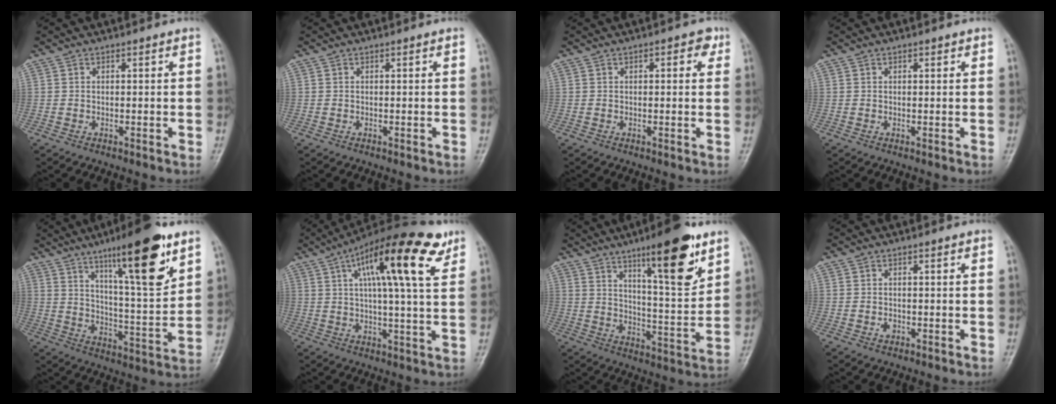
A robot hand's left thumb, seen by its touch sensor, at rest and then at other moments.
{"total": 0.0}
{"total": 3.0, "force": [1.1, 1.5, 2.3], "torque": [-0.015, 0.002, 0.007]}
{"total": 0.7, "force": [0.4, 0.4, 0.5], "torque": [-0.003, -0.001, 0.004]}
{"total": 18.8, "force": [10.8, 3.6, 14.9], "torque": [-0.211, -0.056, 0.177]}
{"total": 19.3, "force": [9.0, 4.8, 16.4], "torque": [-0.238, -0.010, 0.132]}
{"total": 16.5, "force": [9.7, 3.6, 12.8], "torque": [-0.171, -0.061, 0.154]}
{"total": 1.0, "force": [-0.3, 0.7, 0.5], "torque": [-0.005, 0.001, -0.005]}